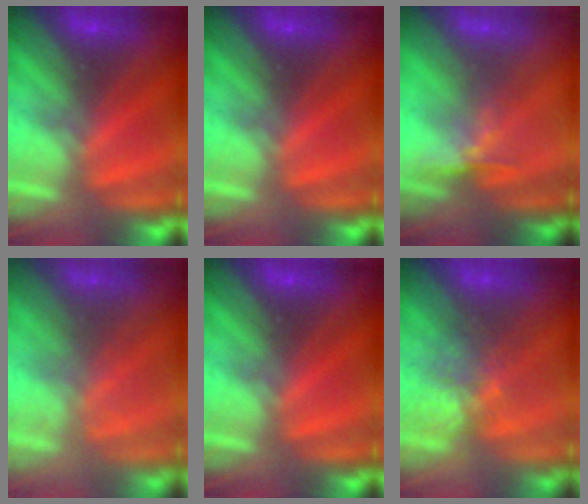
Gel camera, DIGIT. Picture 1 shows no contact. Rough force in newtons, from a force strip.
{"total": 0.0}
{"total": 2.2}
{"total": 1.7}
{"total": 0.0}
{"total": 3.6}